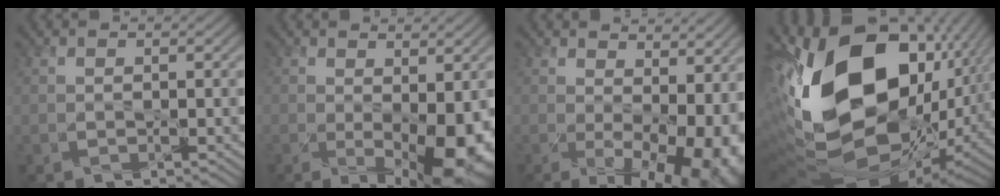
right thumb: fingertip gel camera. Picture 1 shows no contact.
{"total": 8.2, "force": [-1.5, 4.1, 6.9], "torque": [-0.103, -0.027, -0.010]}
{"total": 12.9, "force": [-0.6, 7.4, 10.6], "torque": [-0.130, -0.037, 0.031]}
{"total": 21.7, "force": [3.2, 12.8, 17.2], "torque": [-0.361, -0.026, 0.073]}